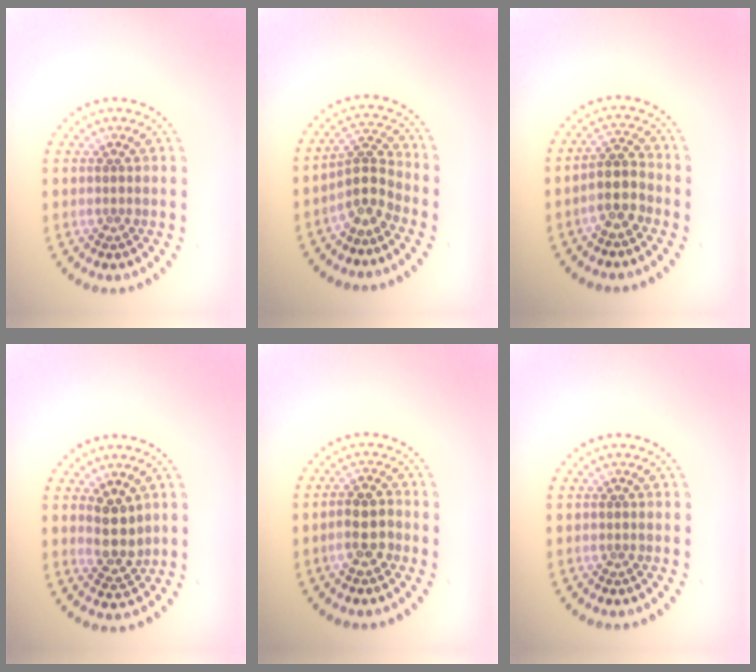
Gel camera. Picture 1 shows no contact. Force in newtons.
{"total": 2.9, "press": 2.2, "slide": 1.9}
{"total": 2.9, "press": 2.6, "slide": 1.3}
{"total": 2.9, "press": 2.5, "slide": 1.4}
{"total": 2.9, "press": 2.8, "slide": 0.7}
{"total": 0.0}